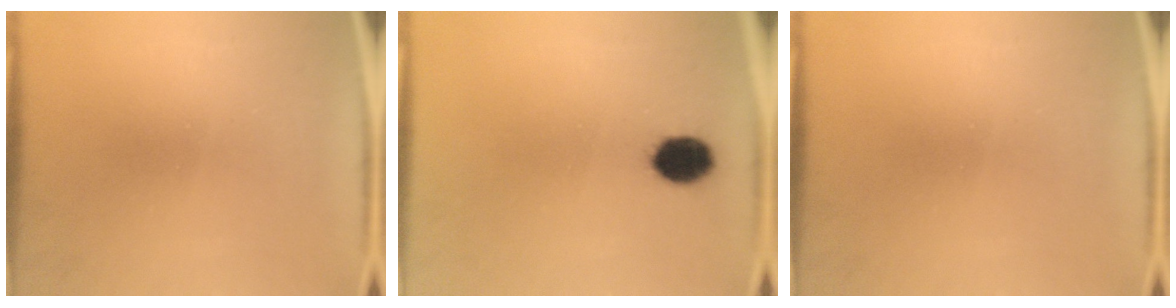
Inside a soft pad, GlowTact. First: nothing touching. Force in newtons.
{"total": 6.3}
{"total": 0.0}